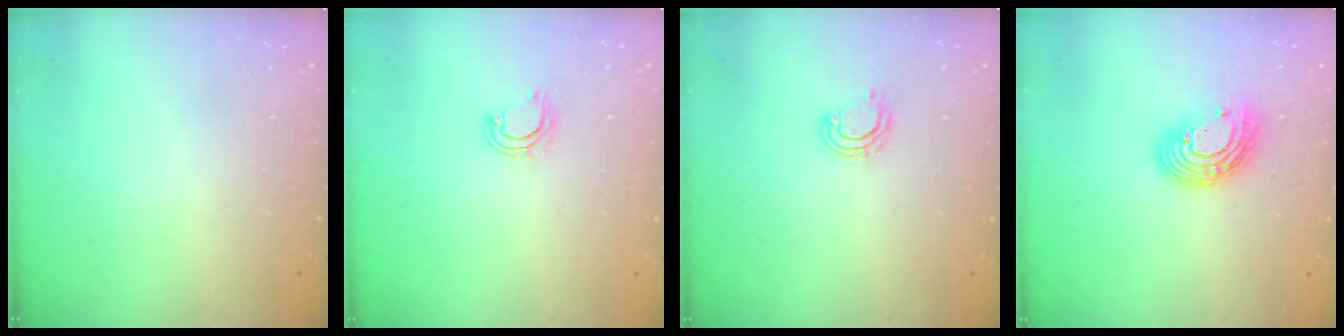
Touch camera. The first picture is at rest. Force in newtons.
{"total": 5.4, "press": 5.4, "slide": 0.5}
{"total": 4.5, "press": 4.5, "slide": 0.2}
{"total": 11.5, "press": 11.5, "slide": 0.2}